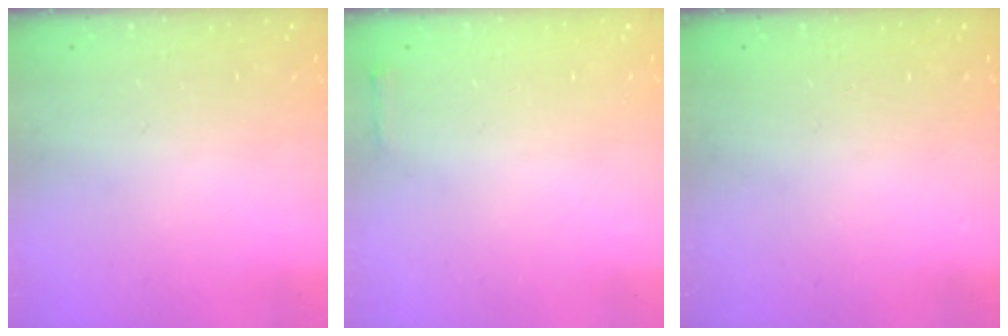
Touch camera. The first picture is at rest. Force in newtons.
{"total": 2.3, "press": 2.3, "slide": 0.5}
{"total": 0.0}